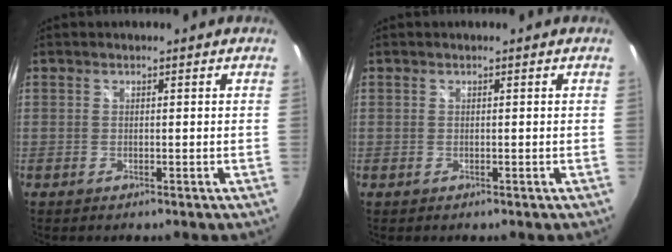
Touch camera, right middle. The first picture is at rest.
{"total": 0.0}